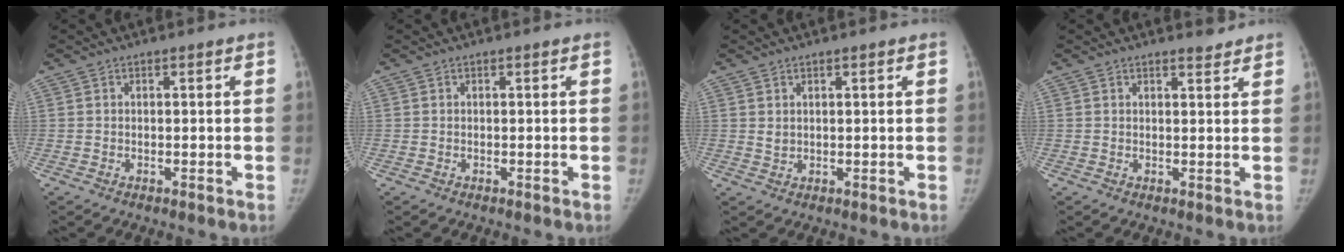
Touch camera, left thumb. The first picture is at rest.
{"total": 0.0}
{"total": 1.4, "force": [0.8, 0.9, 0.7], "torque": [-0.004, -0.008, 0.020]}
{"total": 1.8, "force": [1.7, 0.4, 0.4], "torque": [0.001, -0.015, 0.024]}